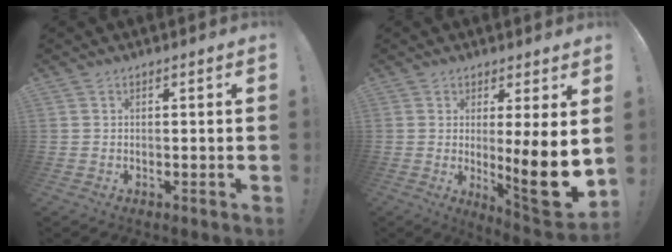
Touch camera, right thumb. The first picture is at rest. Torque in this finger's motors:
{"motor_torque": [0.15, 0.37, 0.70, 0.62, 0.12]}